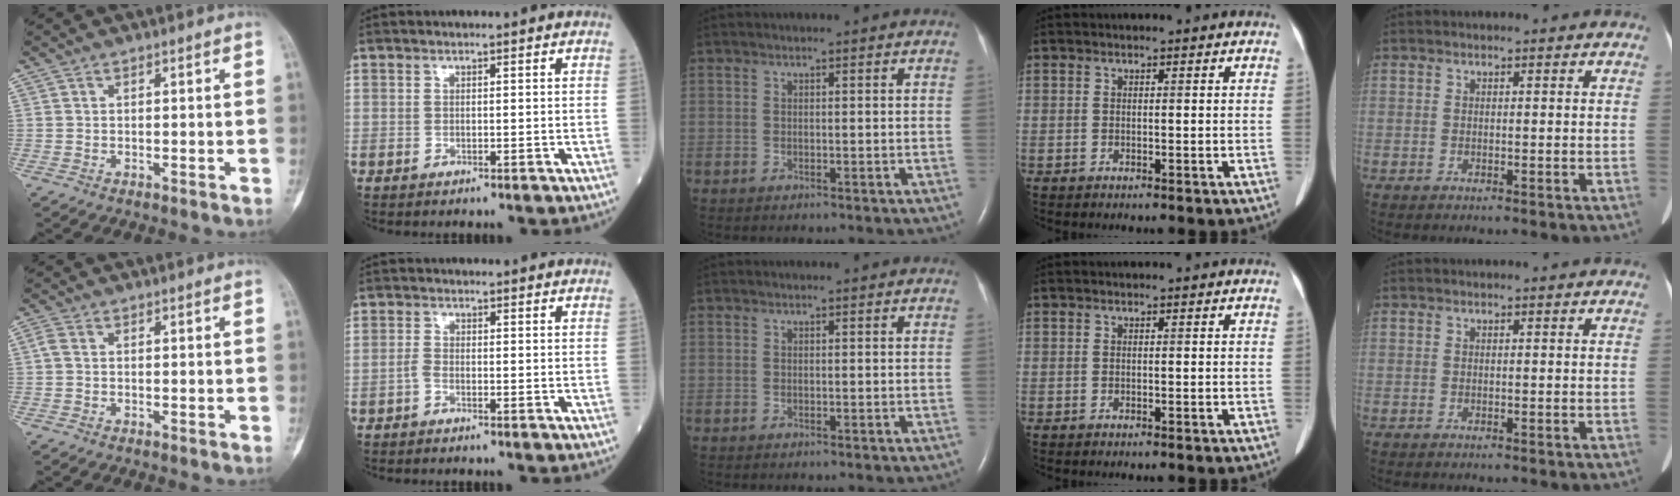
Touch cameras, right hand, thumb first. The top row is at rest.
{"thumb": {"total": 1.5, "force": [0.0, 1.0, 1.1], "torque": [-0.027, 0.002, -0.004]}, "index": {"total": 1.2, "force": [-0.7, 0.3, 0.9], "torque": [-0.025, -0.001, -0.017]}}